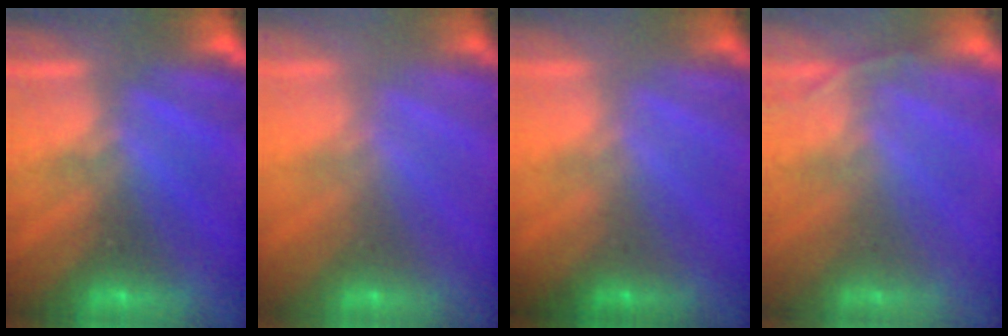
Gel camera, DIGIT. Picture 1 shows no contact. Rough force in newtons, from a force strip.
{"total": 2.3}
{"total": 1.5}
{"total": 1.6}